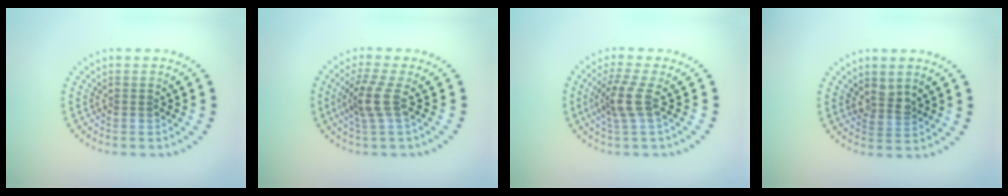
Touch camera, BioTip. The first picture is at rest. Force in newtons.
{"total": 2.7, "press": 2.1, "slide": 1.8}
{"total": 2.8, "press": 2.2, "slide": 1.8}
{"total": 1.8, "press": 1.6, "slide": 0.9}